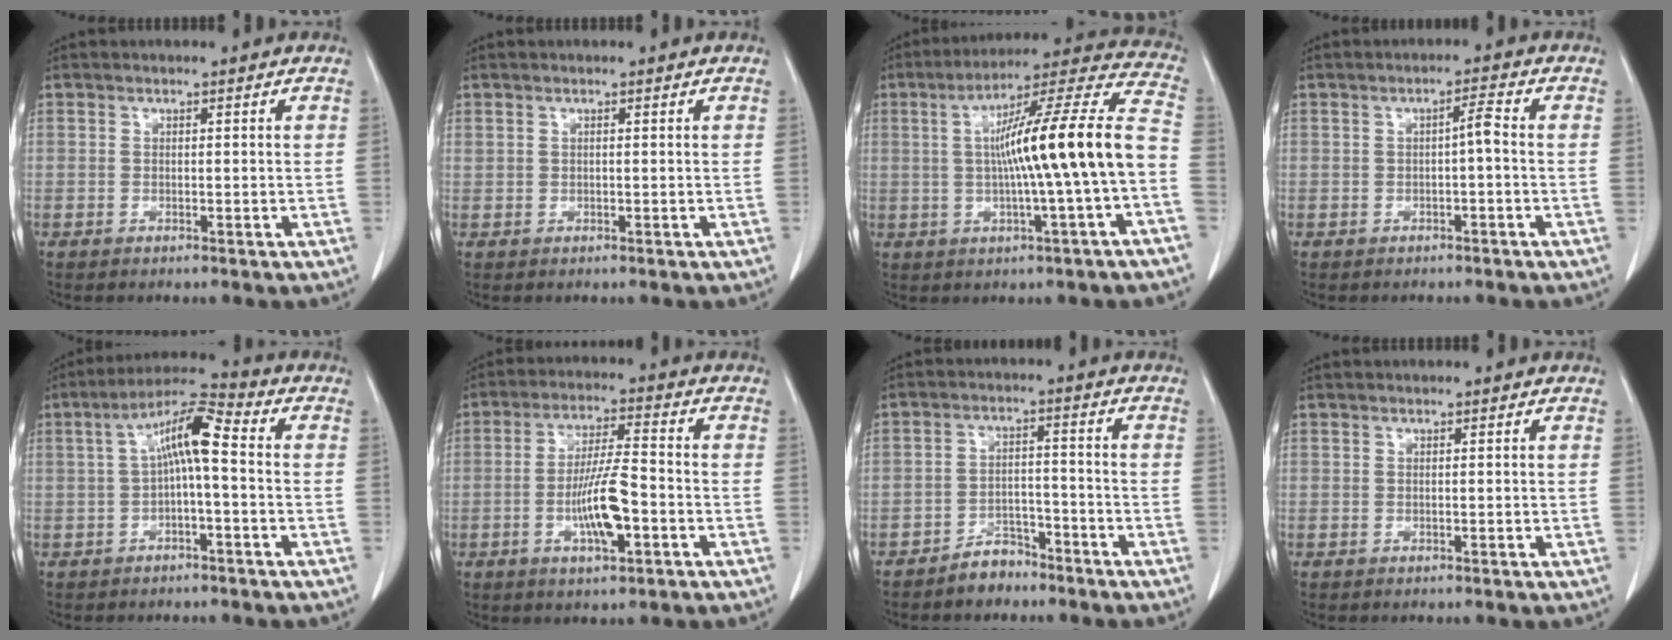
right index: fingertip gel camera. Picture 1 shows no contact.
{"total": 0.9, "force": [0.3, 0.6, 0.6], "torque": [-0.021, 0.011, 0.011]}
{"total": 18.5, "force": [-1.3, 0.3, 18.5], "torque": [-0.286, 0.032, -0.023]}
{"total": 2.7, "force": [-0.4, 0.5, 2.6], "torque": [-0.046, 0.010, -0.004]}
{"total": 8.8, "force": [0.5, 1.9, 8.5], "torque": [-0.162, 0.037, 0.007]}
{"total": 9.5, "force": [-2.8, 2.1, 8.9], "torque": [-0.168, 0.003, -0.049]}
{"total": 5.3, "force": [-4.3, 2.8, 1.4], "torque": [-0.025, 0.015, -0.070]}
{"total": 0.0}